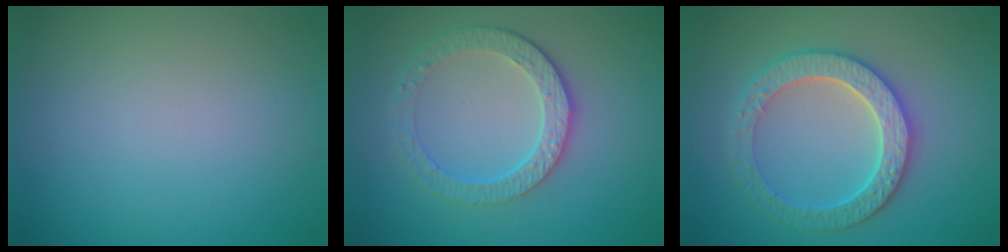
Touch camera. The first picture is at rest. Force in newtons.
{"total": 3.8, "press": 3.2, "slide": 2.1}
{"total": 4.1, "press": 4.0, "slide": 1.0}